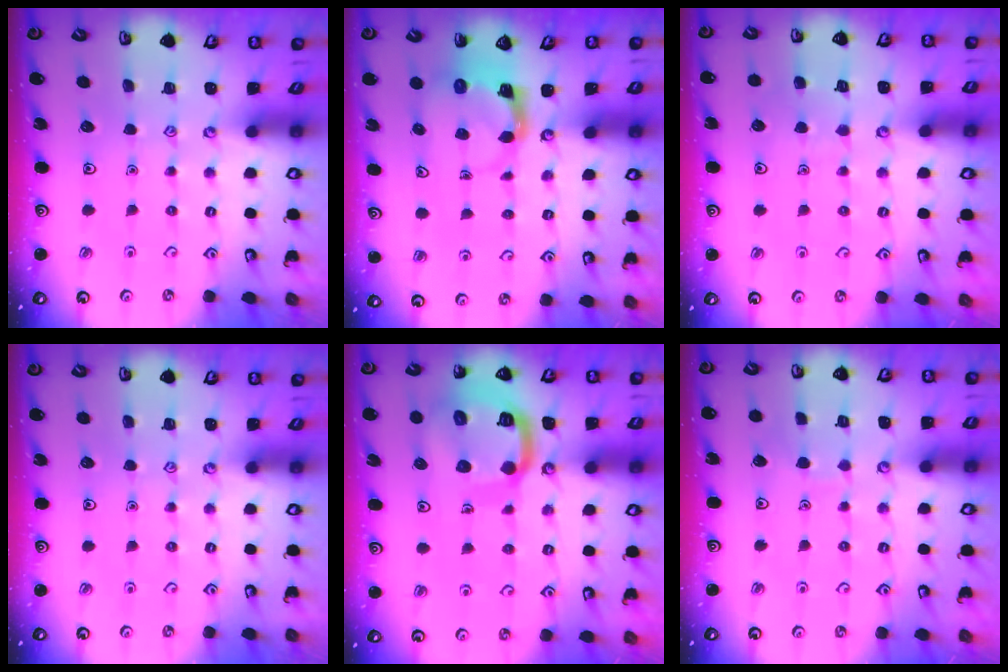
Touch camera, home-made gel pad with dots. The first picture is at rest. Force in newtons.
{"total": 3.7, "press": 3.7, "slide": 0.6}
{"total": 4.0, "press": 4.0, "slide": 0.4}
{"total": 0.0}
{"total": 17.3, "press": 17.2, "slide": 1.8}
{"total": 2.6, "press": 2.6, "slide": 0.1}